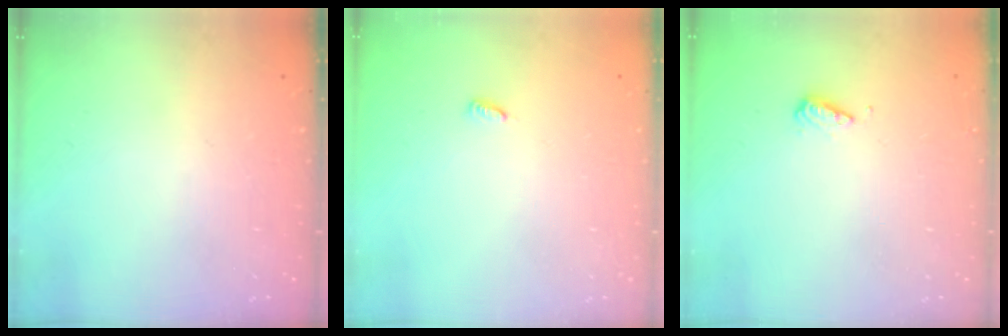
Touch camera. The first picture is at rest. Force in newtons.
{"total": 3.2, "press": 3.2, "slide": 0.5}
{"total": 5.2, "press": 5.2, "slide": 0.5}